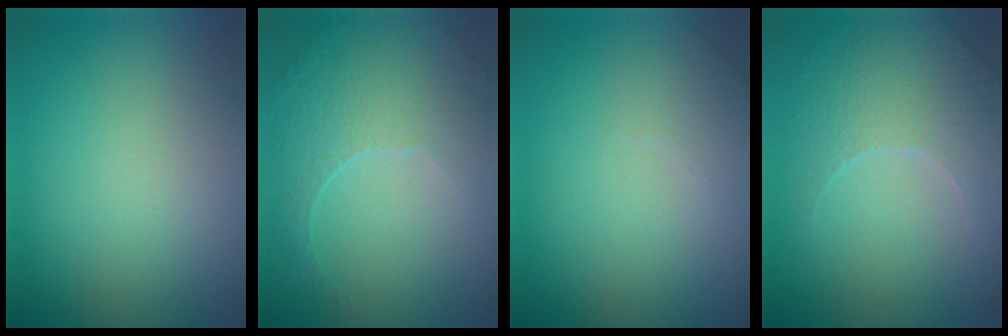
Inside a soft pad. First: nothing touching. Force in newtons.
{"total": 5.3, "press": 3.7, "slide": 3.8}
{"total": 1.6, "press": 1.5, "slide": 0.4}
{"total": 3.7, "press": 3.6, "slide": 1.0}